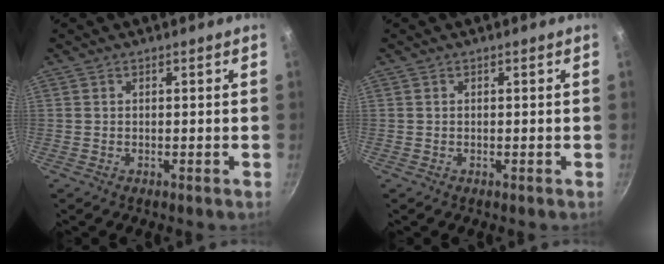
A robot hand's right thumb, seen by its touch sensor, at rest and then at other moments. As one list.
[{"total": 0.0}]